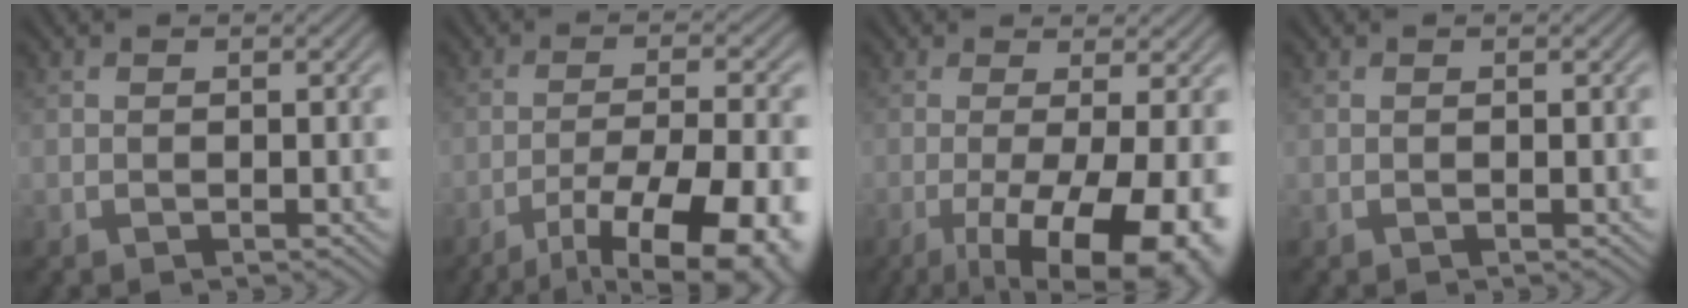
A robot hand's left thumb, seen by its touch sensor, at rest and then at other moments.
{"total": 14.6, "force": [-9.3, 4.0, 10.5], "torque": [-0.174, -0.029, -0.124]}
{"total": 13.0, "force": [-4.4, 3.7, 11.7], "torque": [-0.162, -0.009, -0.055]}
{"total": 0.0}